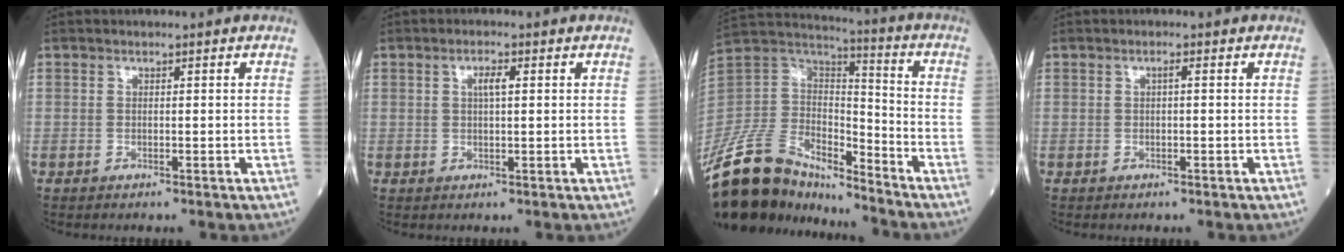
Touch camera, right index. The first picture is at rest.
{"total": 2.2, "force": [0.7, 0.5, 2.1], "torque": [-0.040, 0.001, 0.011]}
{"total": 20.5, "force": [-17.4, 6.8, 8.6], "torque": [-0.196, 0.025, -0.326]}
{"total": 0.6, "force": [0.1, 0.0, 0.6], "torque": [-0.011, 0.002, 0.000]}